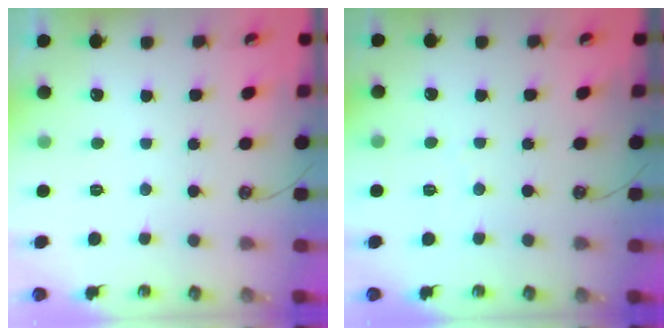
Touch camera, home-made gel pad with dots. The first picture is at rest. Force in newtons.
{"total": 3.2, "press": 3.1, "slide": 0.4}